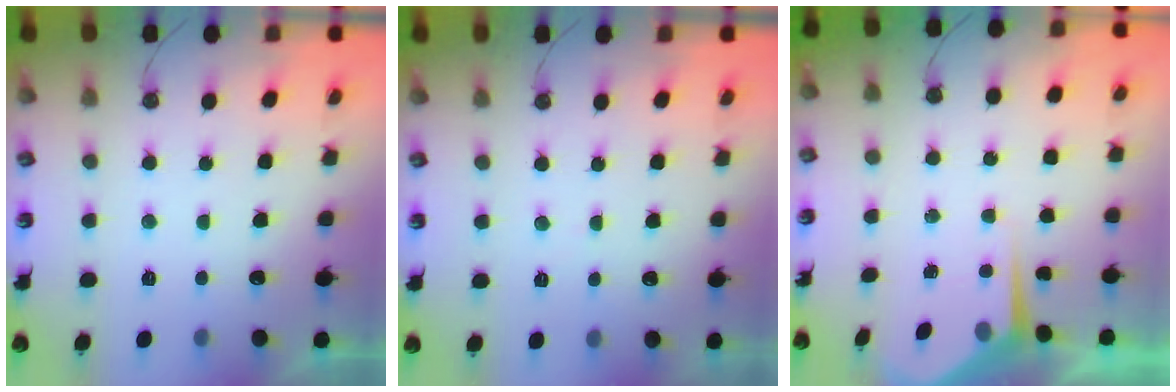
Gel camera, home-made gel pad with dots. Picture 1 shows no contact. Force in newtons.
{"total": 1.7, "press": 1.6, "slide": 0.3}
{"total": 4.9, "press": 4.8, "slide": 0.7}